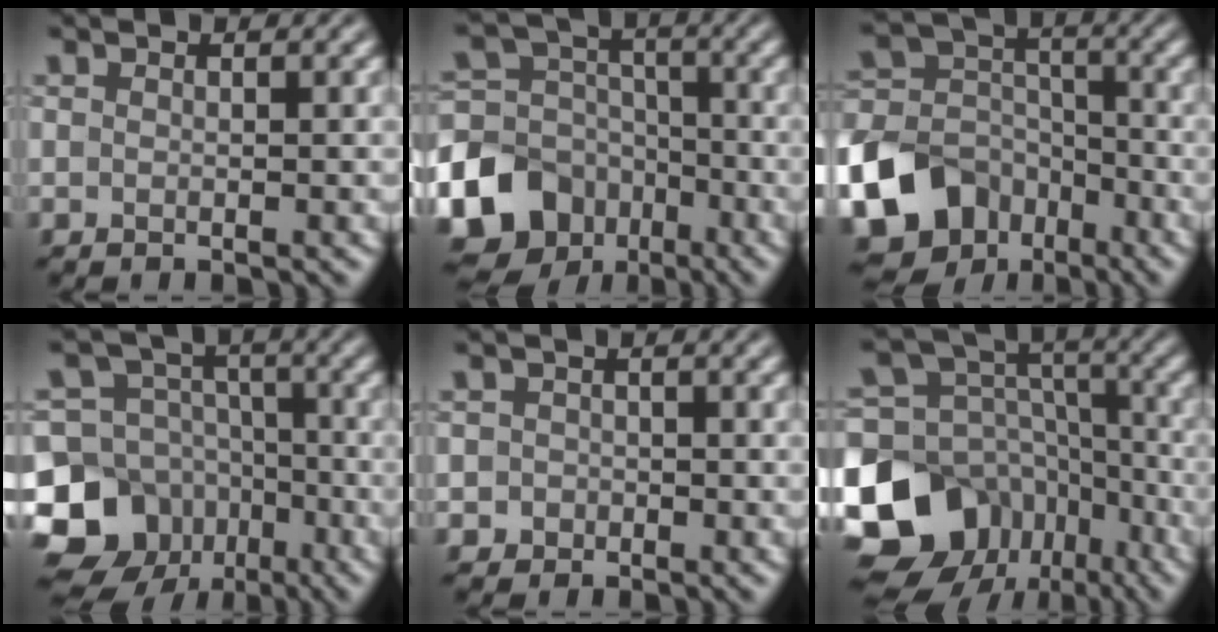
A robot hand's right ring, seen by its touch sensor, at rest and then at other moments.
{"total": 12.9, "force": [-6.2, 10.5, 4.2], "torque": [-0.108, -0.027, -0.119]}
{"total": 14.6, "force": [-7.6, 11.3, 5.2], "torque": [-0.136, -0.032, -0.139]}
{"total": 15.6, "force": [-7.6, 12.8, 4.7], "torque": [-0.123, -0.031, -0.140]}
{"total": 2.4, "force": [-0.8, 2.3, 0.1], "torque": [0.025, 0.011, -0.031]}
{"total": 14.5, "force": [-7.2, 11.2, 5.6], "torque": [-0.144, 0.012, -0.117]}